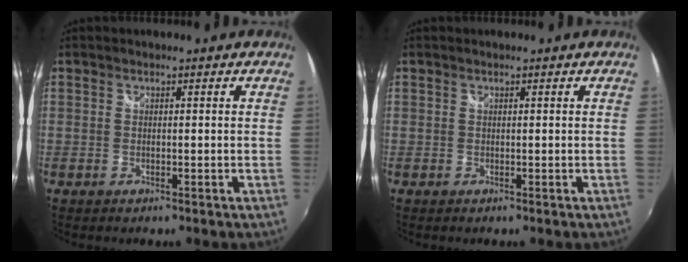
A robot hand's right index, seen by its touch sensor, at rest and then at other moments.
{"total": 0.0}